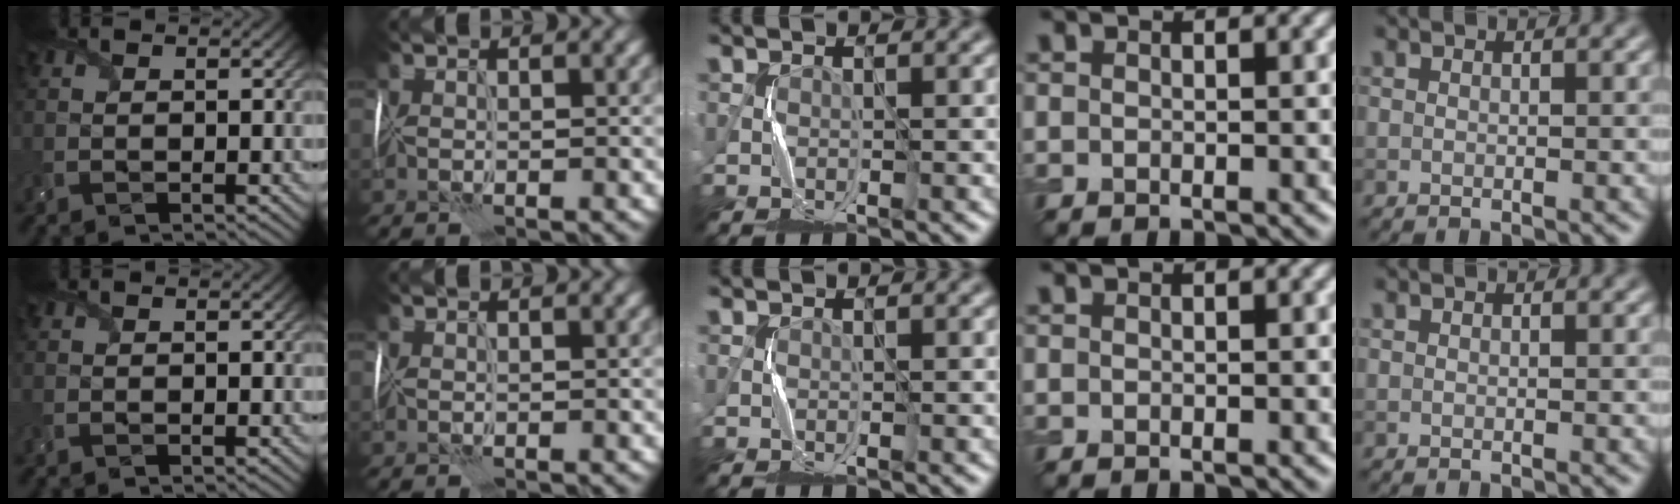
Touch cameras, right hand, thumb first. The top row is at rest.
{}